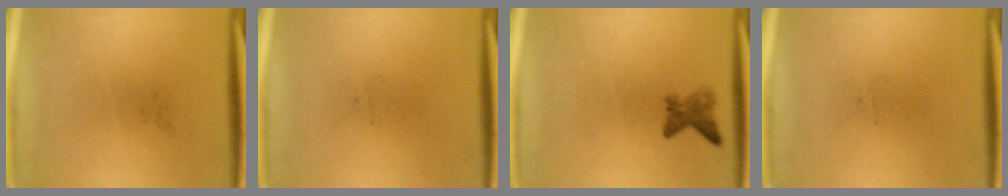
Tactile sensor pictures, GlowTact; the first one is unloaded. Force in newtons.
{"total": 0.0}
{"total": 2.0}
{"total": 0.0}